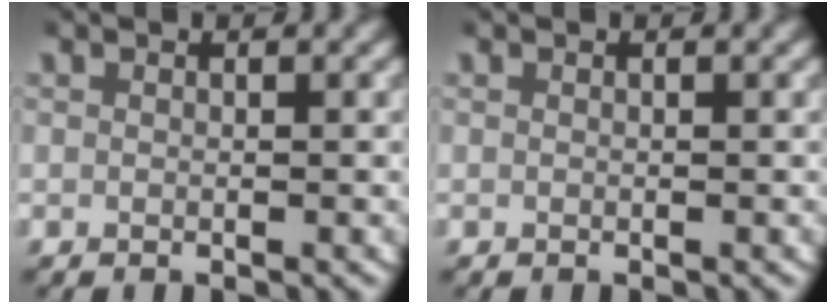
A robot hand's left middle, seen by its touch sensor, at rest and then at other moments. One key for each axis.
{"total": 0.0}